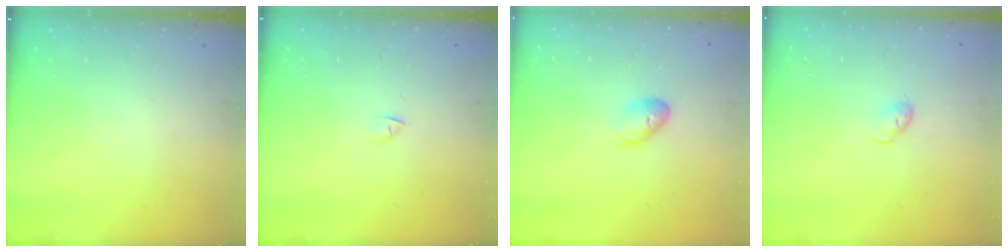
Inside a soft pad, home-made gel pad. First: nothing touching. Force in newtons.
{"total": 2.4, "press": 2.3, "slide": 0.7}
{"total": 6.4, "press": 6.3, "slide": 1.0}
{"total": 4.3, "press": 4.2, "slide": 0.9}